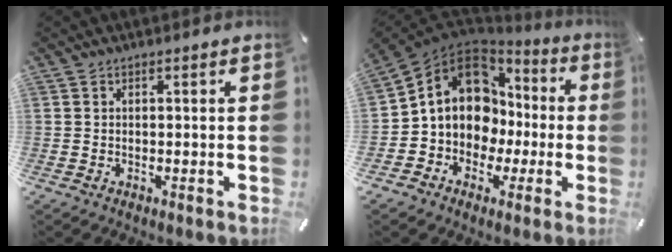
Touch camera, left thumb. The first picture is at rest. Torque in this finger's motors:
{"motor_torque": [0.33, 2.42, 1.67, 1.10, 0.57]}